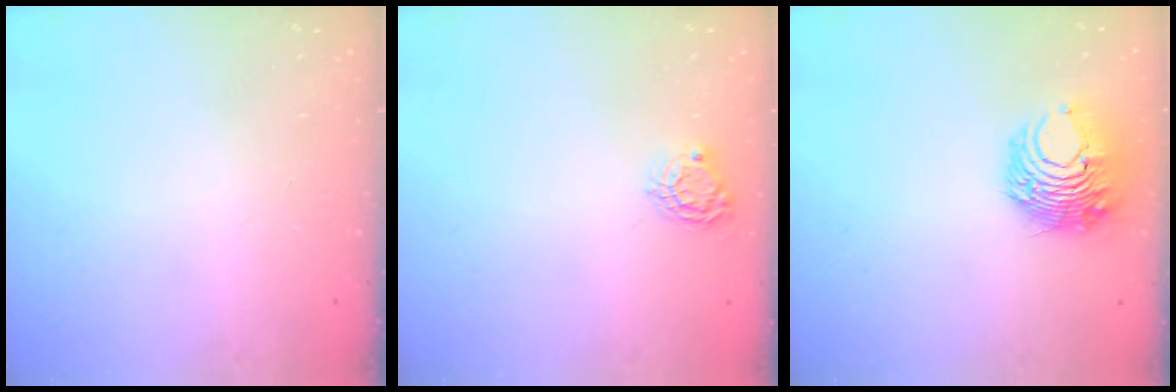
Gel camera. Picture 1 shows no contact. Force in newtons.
{"total": 6.0, "press": 6.0, "slide": 0.4}
{"total": 10.7, "press": 10.7, "slide": 0.6}